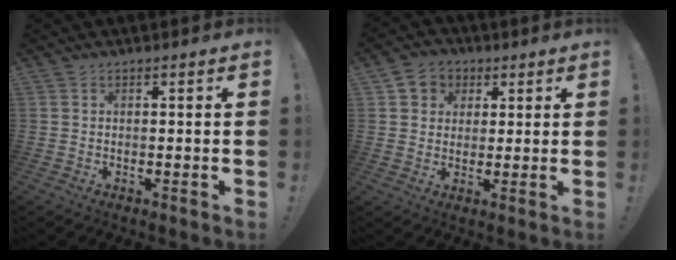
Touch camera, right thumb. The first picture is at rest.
{"total": 6.3, "force": [1.6, 5.9, 1.6], "torque": [-0.024, -0.002, 0.035]}